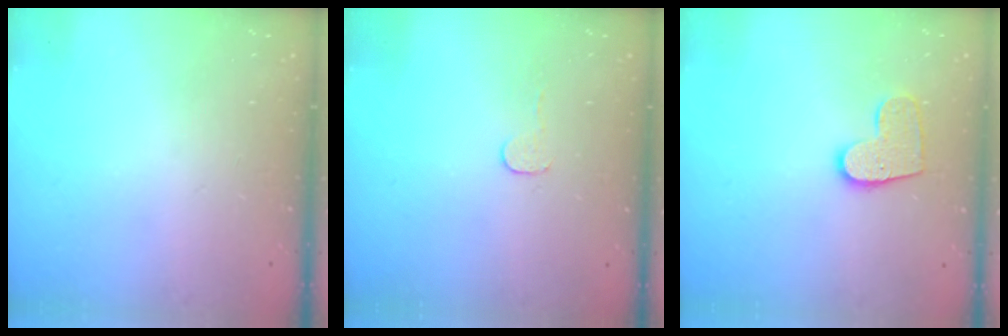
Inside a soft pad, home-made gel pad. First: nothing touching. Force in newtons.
{"total": 3.0, "press": 3.0, "slide": 0.3}
{"total": 10.9, "press": 10.9, "slide": 0.5}